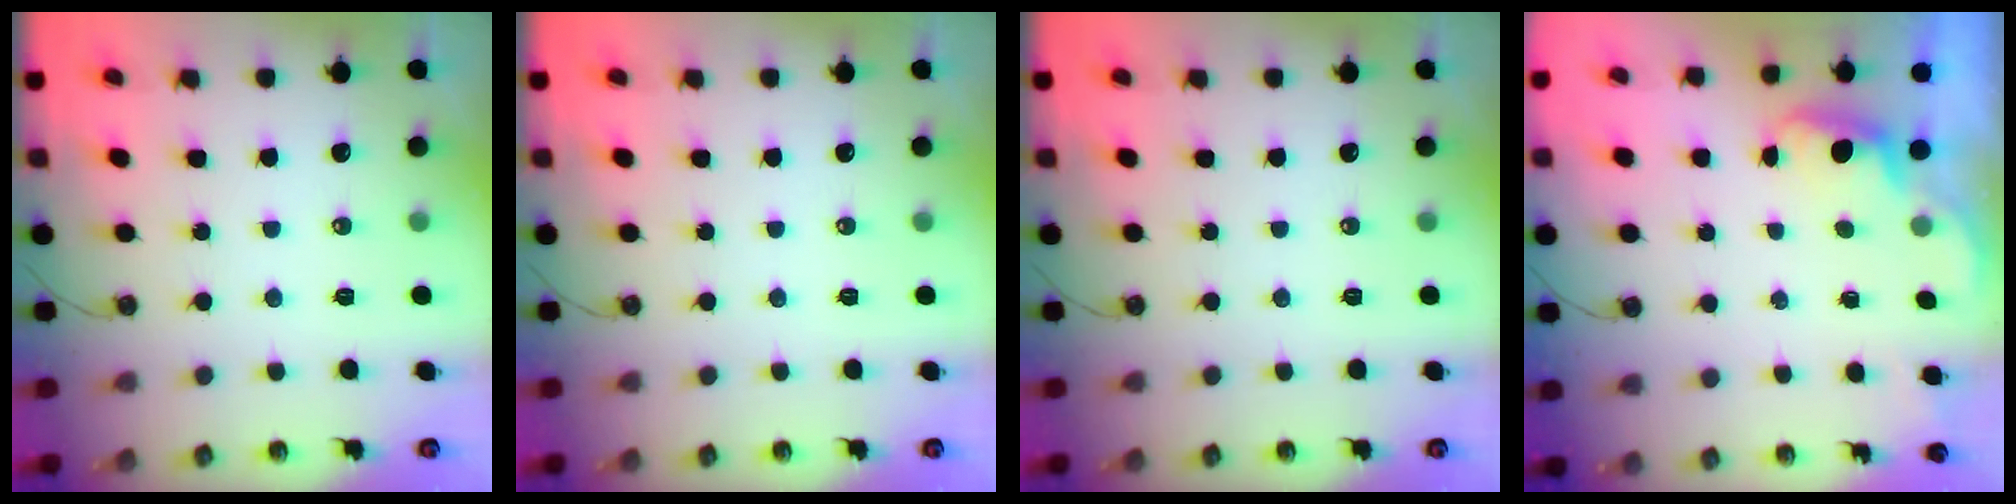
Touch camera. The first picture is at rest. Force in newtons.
{"total": 0.0}
{"total": 0.0}
{"total": 1.0, "press": 0.7, "slide": 0.7}